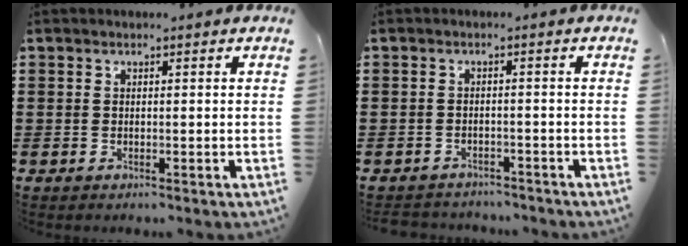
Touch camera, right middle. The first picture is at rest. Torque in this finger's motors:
{"motor_torque": [0.00, 0.00, -0.01, 0.00]}